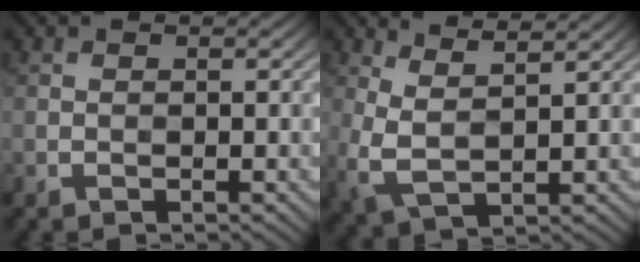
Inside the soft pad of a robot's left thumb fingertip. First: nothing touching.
{"total": 5.5, "force": [3.1, 1.9, 4.1], "torque": [-0.109, -0.001, 0.064]}